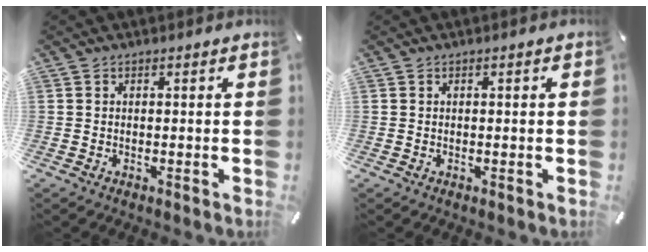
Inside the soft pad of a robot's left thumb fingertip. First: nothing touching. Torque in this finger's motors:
{"motor_torque": [-0.22, -0.22, -0.26, -0.10, 0.01]}